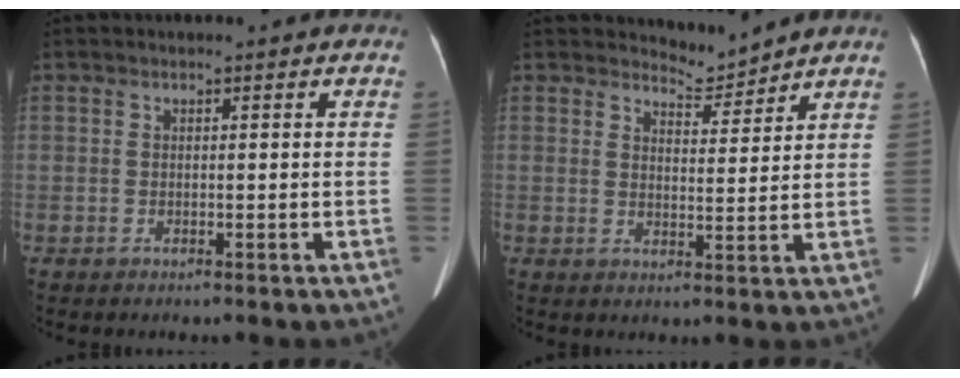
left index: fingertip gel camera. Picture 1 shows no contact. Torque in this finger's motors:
{"motor_torque": [1.11, -1.03, 0.05, 0.01]}